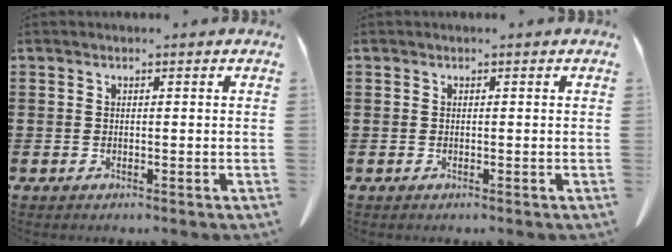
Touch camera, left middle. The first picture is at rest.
{"total": 0.0}